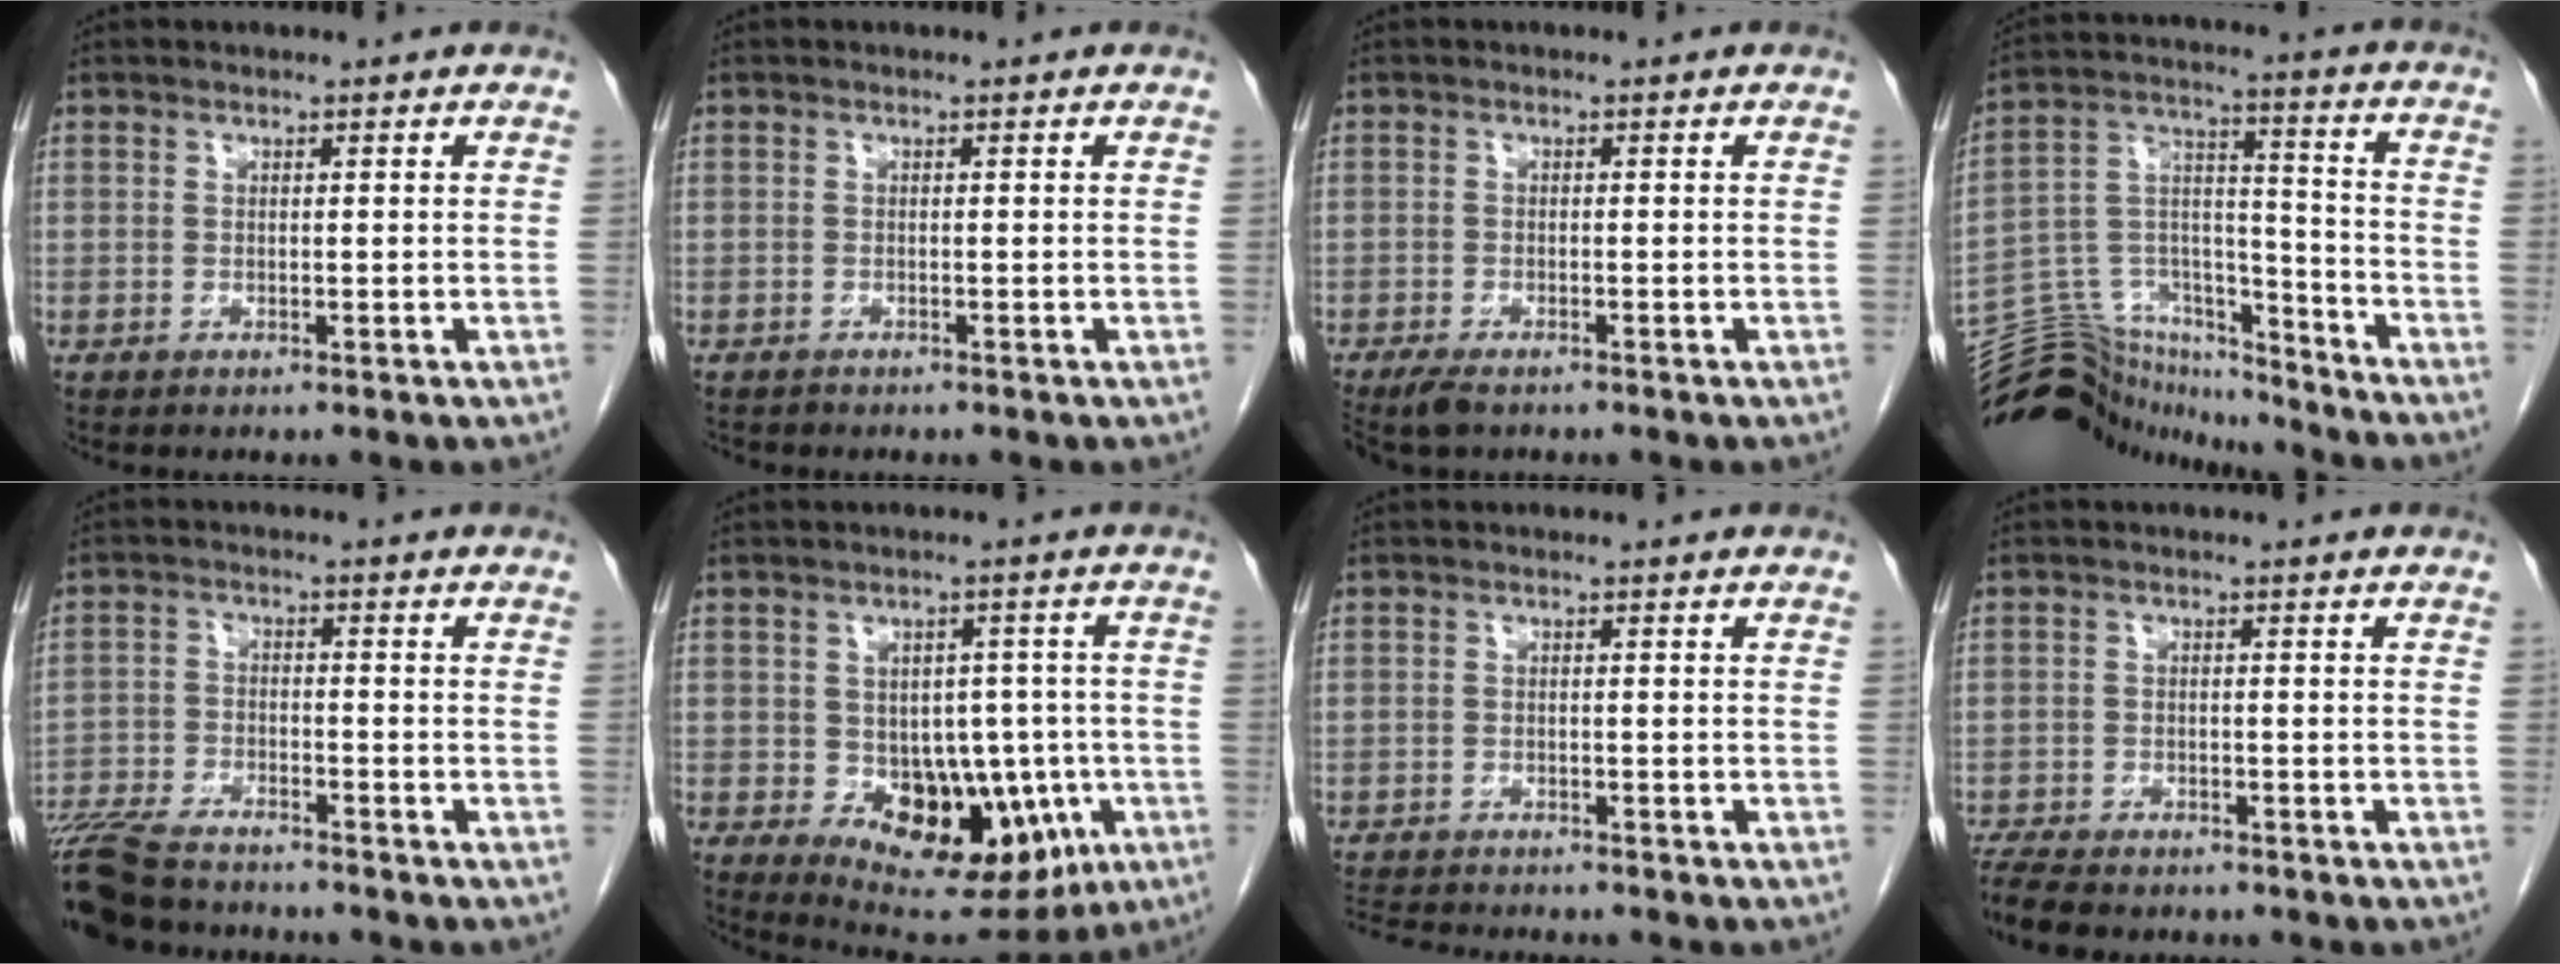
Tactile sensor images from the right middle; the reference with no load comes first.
{"total": 0.6, "force": [-0.5, 0.2, 0.0], "torque": [-0.006, 0.000, -0.009]}
{"total": 3.6, "force": [-2.8, 1.2, 2.0], "torque": [-0.037, -0.009, -0.043]}
{"total": 17.9, "force": [-17.3, 3.9, 2.2], "torque": [-0.043, 0.055, -0.285]}
{"total": 12.4, "force": [-11.2, 2.4, 4.9], "torque": [-0.083, -0.011, -0.184]}
{"total": 14.8, "force": [-4.3, 8.7, 11.2], "torque": [-0.147, 0.009, -0.041]}
{"total": 8.1, "force": [-7.5, 1.2, 2.8], "torque": [-0.045, -0.007, -0.114]}
{"total": 8.5, "force": [-7.2, 2.8, 3.6], "torque": [-0.067, -0.011, -0.112]}